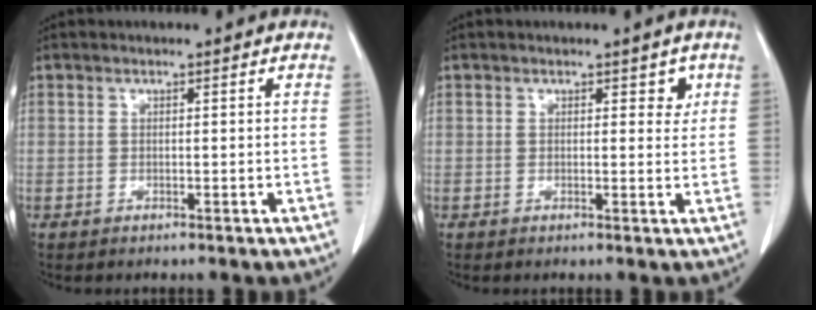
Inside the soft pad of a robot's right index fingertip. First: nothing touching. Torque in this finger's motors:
{"motor_torque": [0.04, 0.05, 0.00, 0.00]}